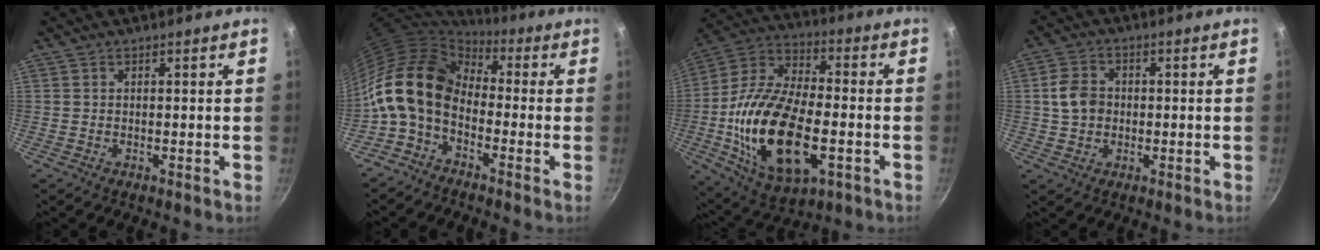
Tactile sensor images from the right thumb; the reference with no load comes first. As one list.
[{"total": 14.8, "force": [-1.5, 10.2, 10.6], "torque": [-0.193, 0.033, -0.051]}, {"total": 24.6, "force": [-5.2, 12.5, 20.5], "torque": [-0.388, 0.022, -0.094]}, {"total": 6.0, "force": [0.1, 4.8, 3.5], "torque": [-0.053, 0.011, -0.004]}]